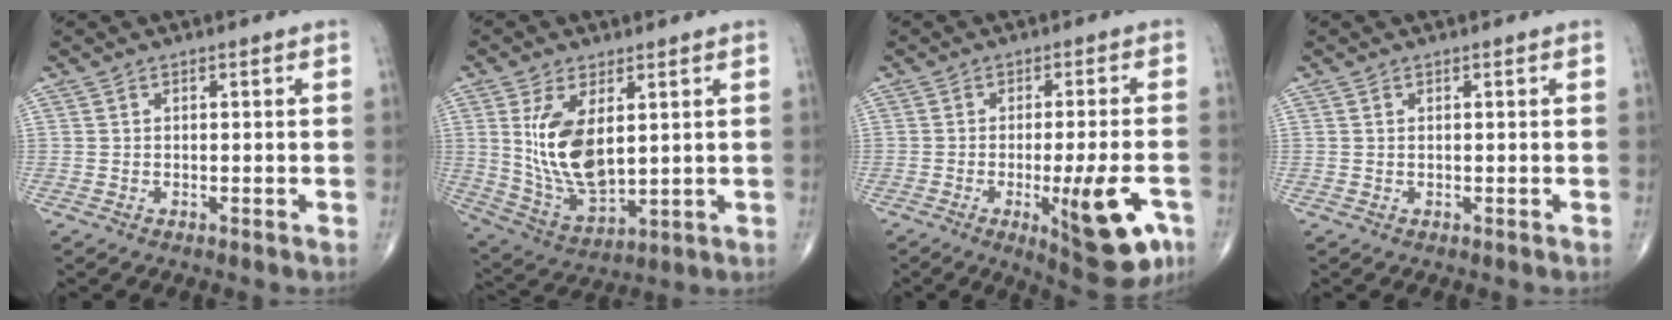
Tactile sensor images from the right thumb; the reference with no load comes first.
{"total": 12.9, "force": [2.9, 6.5, 10.8], "torque": [-0.201, -0.023, 0.074]}
{"total": 13.5, "force": [-5.0, 3.5, 12.1], "torque": [-0.156, 0.001, -0.060]}
{"total": 0.0}